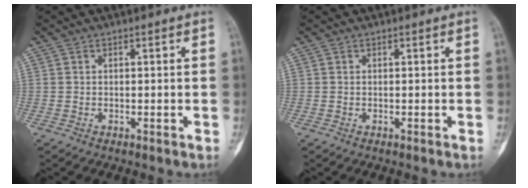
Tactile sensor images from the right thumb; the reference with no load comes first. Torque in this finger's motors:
{"motor_torque": [0.13, 0.08, -0.05, 0.01, 0.01]}